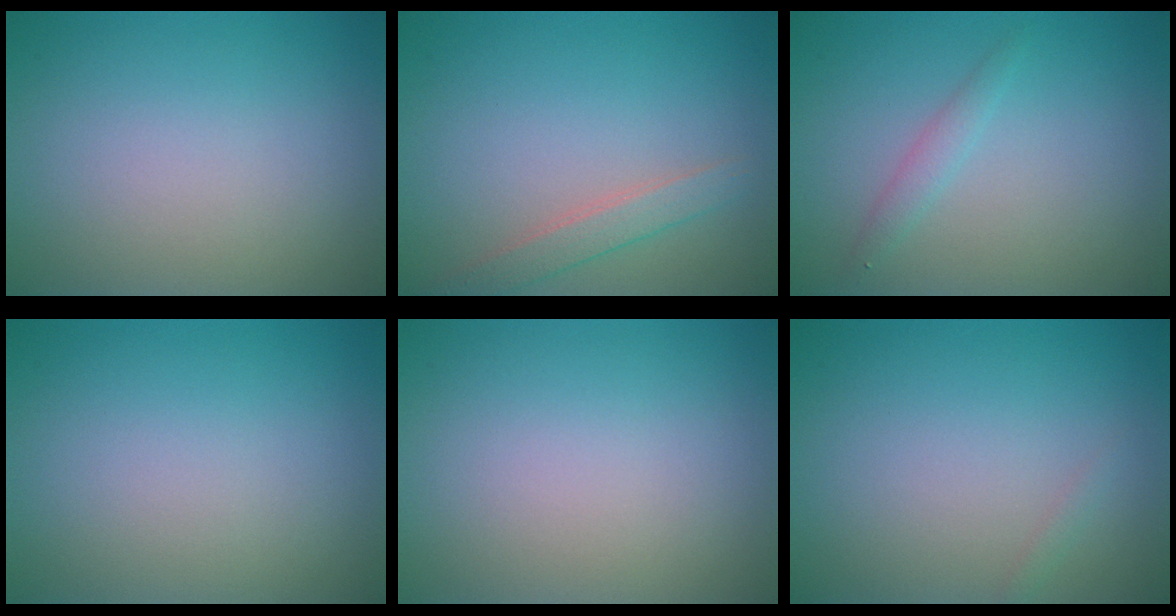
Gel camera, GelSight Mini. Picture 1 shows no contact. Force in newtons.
{"total": 1.9, "press": 1.9, "slide": 0.1}
{"total": 1.3, "press": 1.3, "slide": 0.0}
{"total": 0.0}
{"total": 0.0}
{"total": 0.5, "press": 0.5, "slide": 0.0}